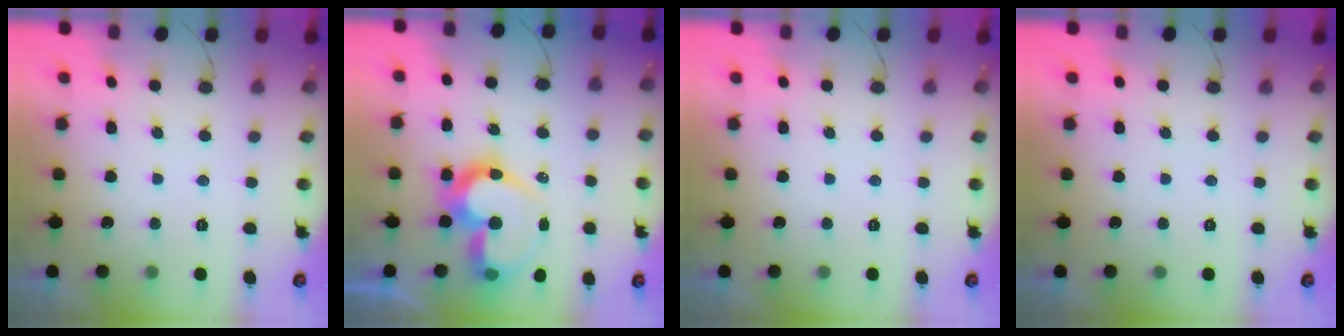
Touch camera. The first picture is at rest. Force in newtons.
{"total": 15.6, "press": 15.3, "slide": 2.7}
{"total": 0.0}
{"total": 0.0}